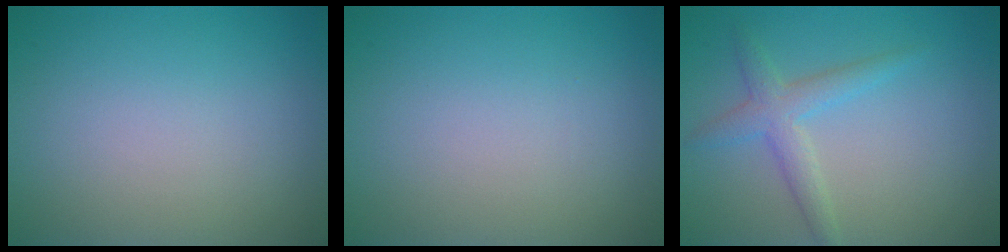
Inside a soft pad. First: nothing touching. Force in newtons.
{"total": 0.0}
{"total": 2.6, "press": 2.6, "slide": 0.0}